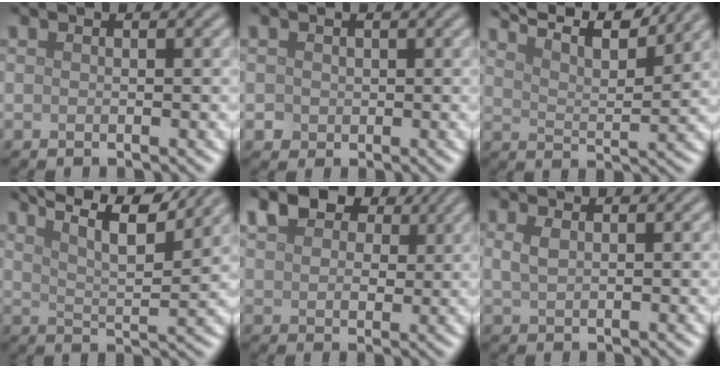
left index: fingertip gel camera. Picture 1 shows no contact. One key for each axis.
{"total": 1.0, "fx": 0.1, "fy": 1.0, "fz": 0.1, "tx": 0.002, "ty": -0.004, "tz": 0.004}
{"total": 10.5, "fx": 8.8, "fy": 2.2, "fz": 5.4, "tx": -0.078, "ty": 0.022, "tz": 0.098}
{"total": 10.4, "fx": 8.1, "fy": 2.4, "fz": 6.2, "tx": -0.089, "ty": 0.022, "tz": 0.090}
{"total": 5.2, "fx": 3.1, "fy": 3.2, "fz": 2.7, "tx": -0.057, "ty": 0.010, "tz": 0.048}
{"total": 1.4, "fx": 0.6, "fy": 0.7, "fz": 1.0, "tx": -0.026, "ty": 0.000, "tz": 0.014}